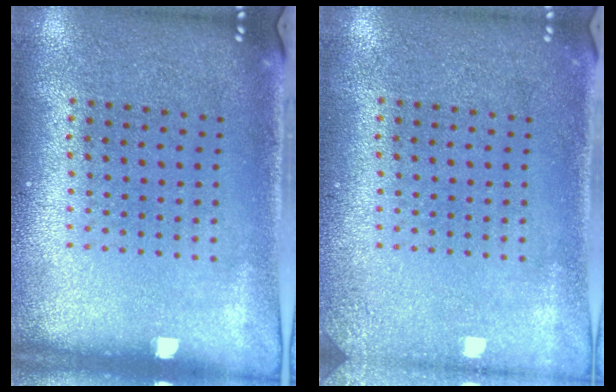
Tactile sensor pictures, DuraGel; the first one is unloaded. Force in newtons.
{"total": 1.4, "press": 1.4, "slide": 0.1}